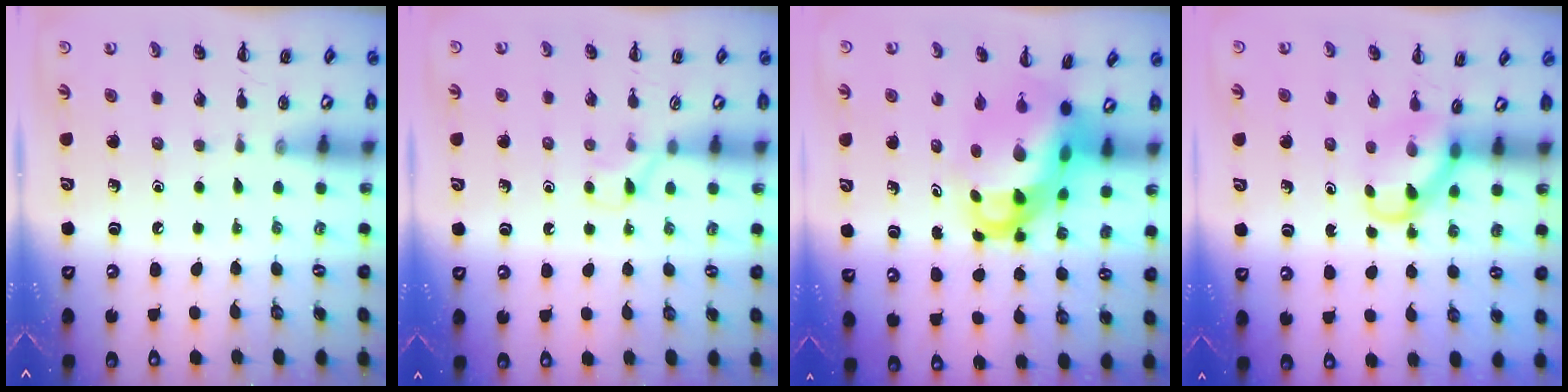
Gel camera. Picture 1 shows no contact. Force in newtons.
{"total": 3.3, "press": 3.0, "slide": 1.3}
{"total": 8.8, "press": 8.5, "slide": 2.4}
{"total": 3.8, "press": 3.6, "slide": 1.1}